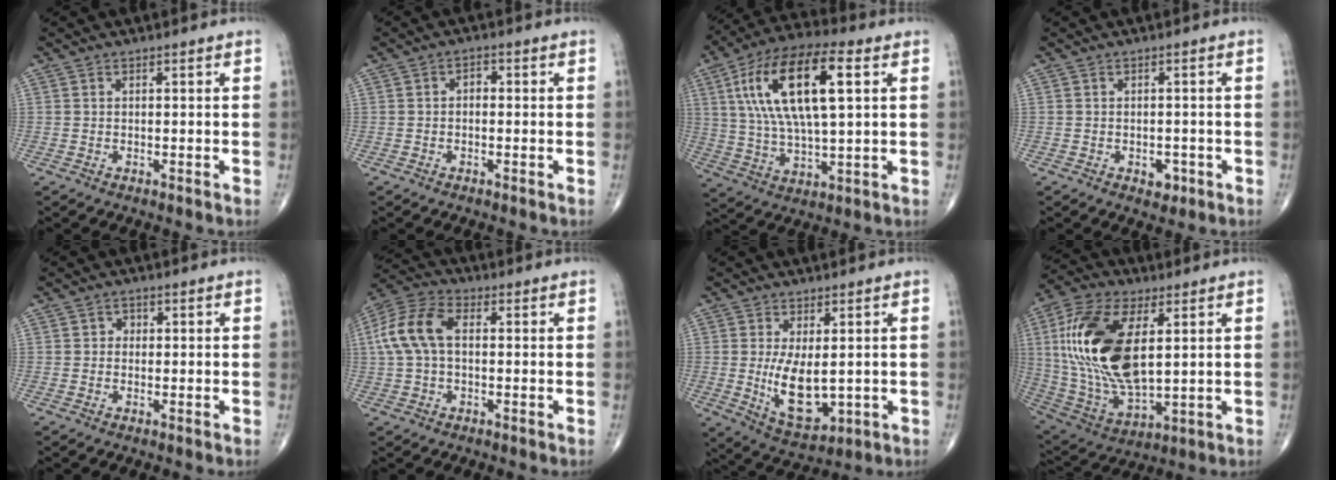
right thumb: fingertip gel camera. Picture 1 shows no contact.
{"total": 1.8, "force": [-0.2, 1.2, 1.3], "torque": [-0.014, 0.009, -0.008]}
{"total": 20.2, "force": [5.6, 7.7, 17.9], "torque": [-0.340, 0.011, 0.095]}
{"total": 2.5, "force": [-1.0, 1.7, 1.5], "torque": [-0.008, 0.002, -0.010]}
{"total": 1.4, "force": [0.1, 1.2, 0.5], "torque": [0.001, 0.003, -0.003]}
{"total": 10.6, "force": [1.0, 6.4, 8.4], "torque": [-0.188, 0.031, 0.012]}
{"total": 9.5, "force": [-0.1, 4.6, 8.3], "torque": [-0.134, -0.025, 0.017]}
{"total": 23.3, "force": [4.5, 11.6, 19.7], "torque": [-0.403, -0.019, 0.085]}